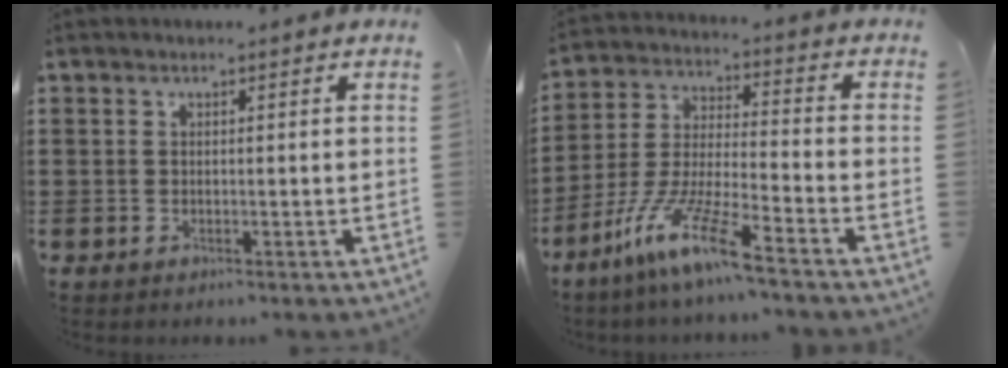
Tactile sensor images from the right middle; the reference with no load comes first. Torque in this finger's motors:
{"motor_torque": [2.14, 0.00, 0.99, 0.21]}